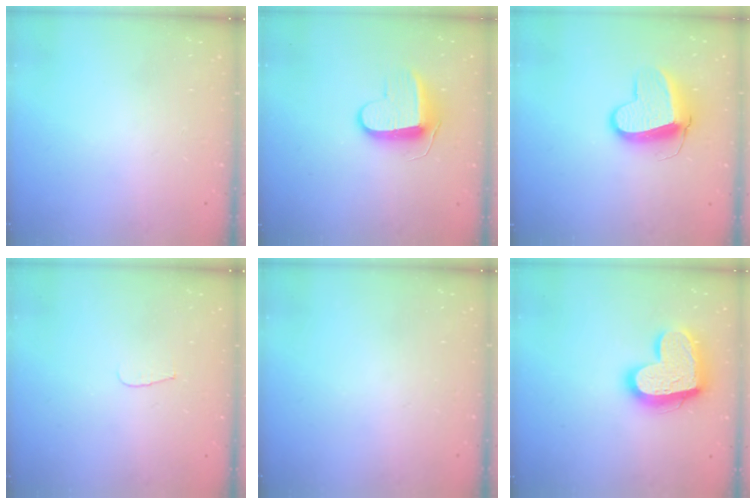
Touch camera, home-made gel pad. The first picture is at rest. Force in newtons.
{"total": 9.3, "press": 9.3, "slide": 0.4}
{"total": 10.9, "press": 10.8, "slide": 1.3}
{"total": 3.4, "press": 3.4, "slide": 0.3}
{"total": 0.0}
{"total": 18.3, "press": 18.2, "slide": 1.7}